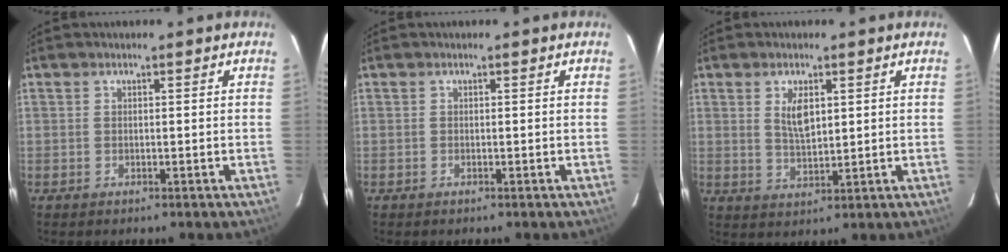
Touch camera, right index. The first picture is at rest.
{"total": 0.0}
{"total": 4.8, "force": [1.6, 2.1, 4.0], "torque": [-0.071, -0.002, 0.034]}